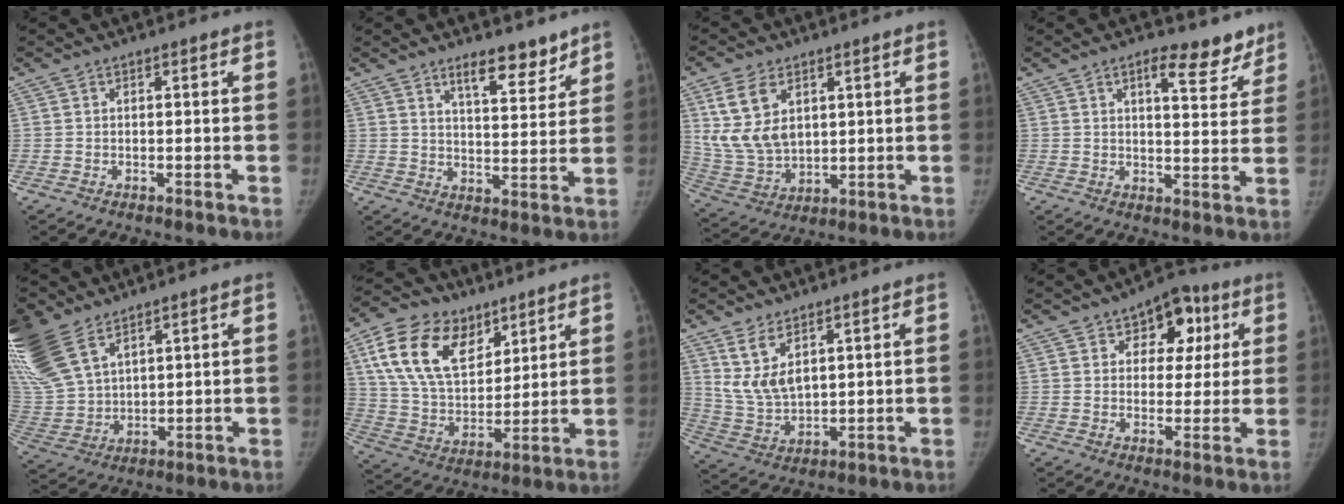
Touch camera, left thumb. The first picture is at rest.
{"total": 8.3, "force": [6.2, 2.8, 4.7], "torque": [-0.047, -0.047, 0.098]}
{"total": 12.6, "force": [4.8, 8.0, 8.4], "torque": [-0.154, -0.018, 0.114]}
{"total": 8.4, "force": [5.8, 3.4, 5.1], "torque": [-0.038, -0.033, 0.079]}
{"total": 19.7, "force": [12.3, 10.4, 11.4], "torque": [-0.285, -0.018, 0.251]}
{"total": 19.7, "force": [9.9, 12.2, 11.9], "torque": [-0.193, -0.029, 0.188]}
{"total": 8.6, "force": [4.4, 4.4, 6.0], "torque": [-0.106, -0.021, 0.104]}
{"total": 10.5, "force": [4.2, 7.0, 6.6], "torque": [-0.033, -0.007, 0.053]}